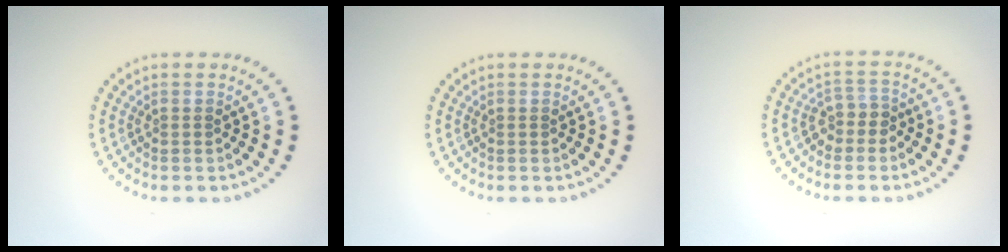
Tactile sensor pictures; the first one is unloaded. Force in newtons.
{"total": 0.0}
{"total": 1.9, "press": 1.5, "slide": 1.2}